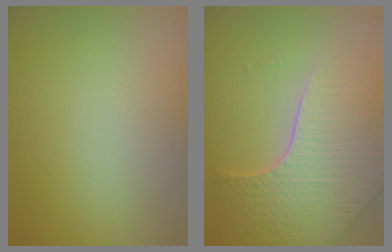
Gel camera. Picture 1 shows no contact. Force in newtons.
{"total": 7.7, "press": 5.6, "slide": 5.3}